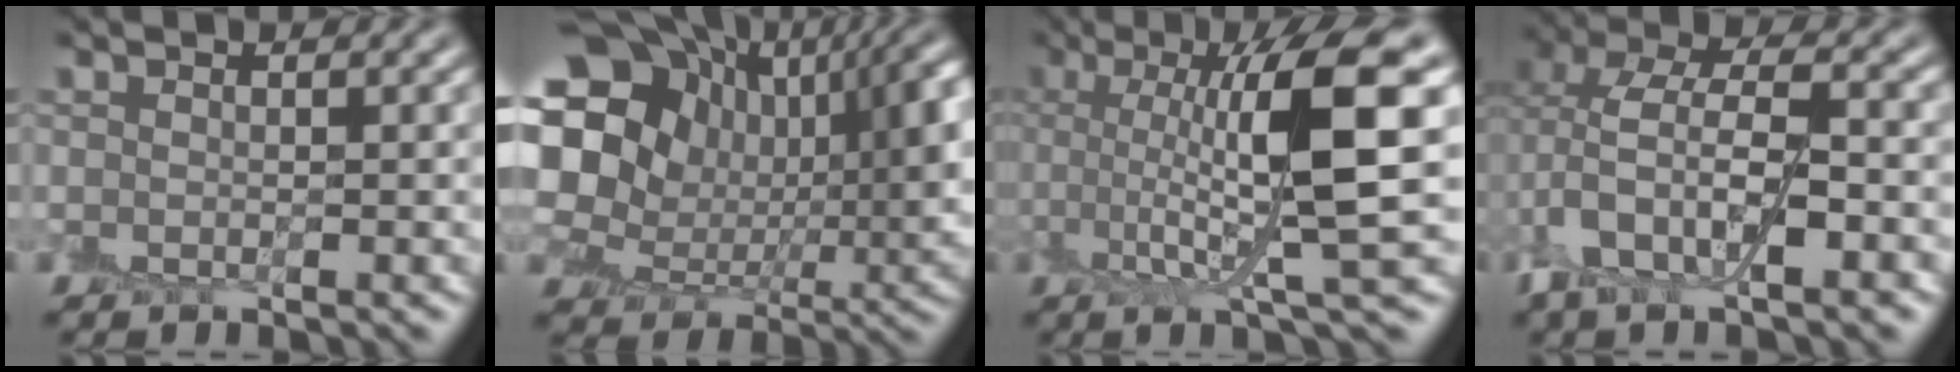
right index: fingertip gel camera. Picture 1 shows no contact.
{"total": 17.7, "force": [3.9, 13.4, 10.9], "torque": [-0.210, 0.011, 0.087]}
{"total": 9.3, "force": [2.3, 1.9, 8.7], "torque": [-0.132, 0.006, 0.045]}
{"total": 6.9, "force": [-0.9, 3.5, 5.8], "torque": [-0.117, 0.012, -0.022]}